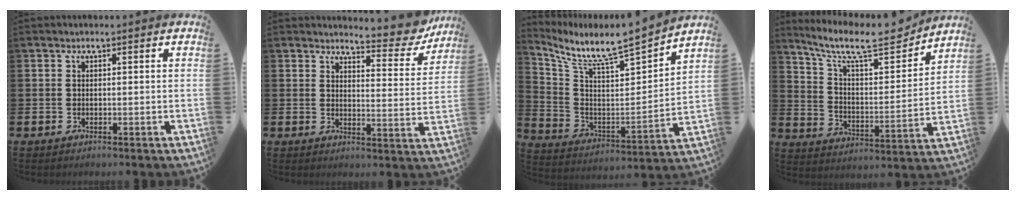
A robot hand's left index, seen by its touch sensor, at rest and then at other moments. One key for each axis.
{"total": 5.0, "fx": 4.8, "fy": 1.1, "fz": 1.0, "tx": -0.017, "ty": -0.037, "tz": 0.078}
{"total": 7.8, "fx": 7.1, "fy": 0.1, "fz": 3.3, "tx": -0.098, "ty": -0.068, "tz": 0.111}
{"total": 10.4, "fx": 9.0, "fy": 2.5, "fz": 4.5, "tx": -0.111, "ty": -0.064, "tz": 0.151}